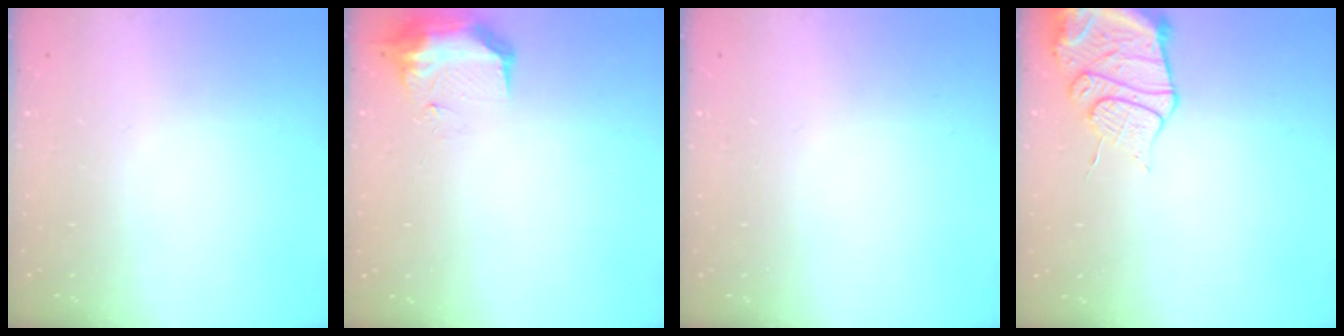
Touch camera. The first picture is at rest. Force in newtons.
{"total": 15.7, "press": 10.5, "slide": 11.7}
{"total": 0.0}
{"total": 13.1, "press": 13.0, "slide": 1.6}